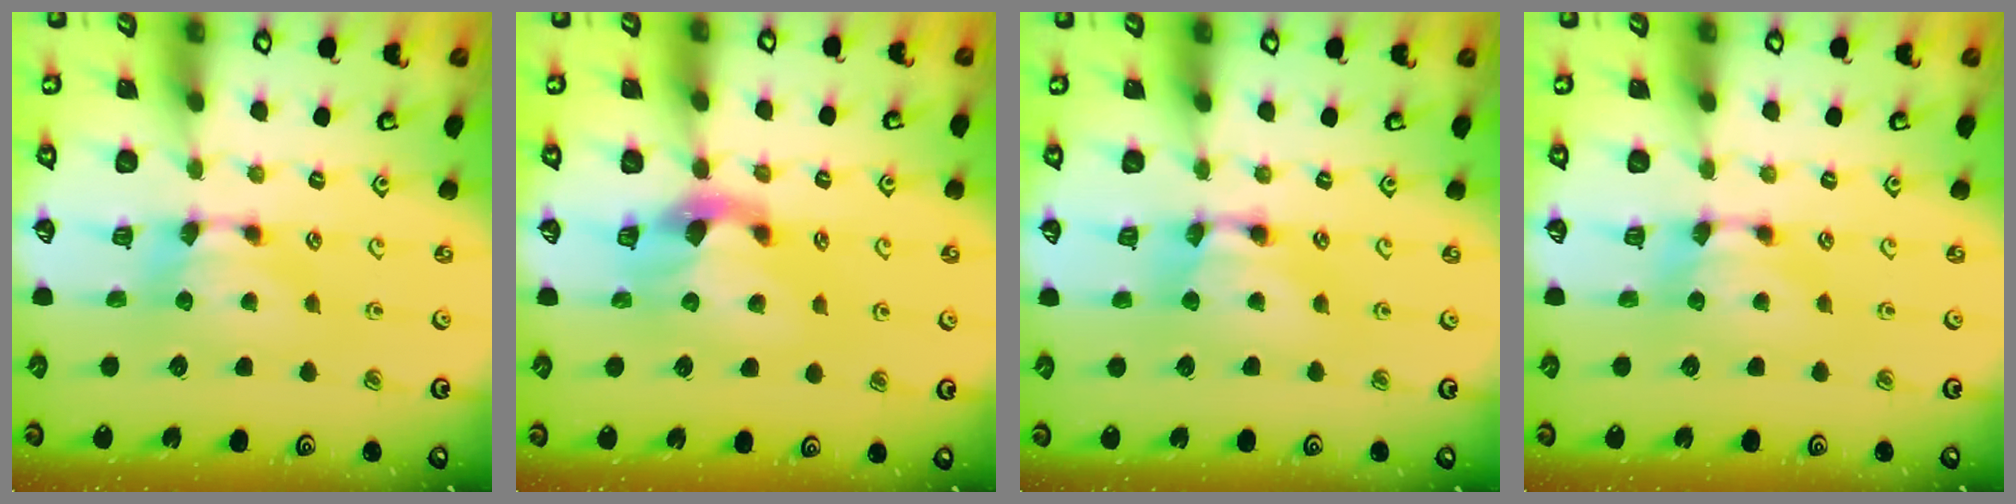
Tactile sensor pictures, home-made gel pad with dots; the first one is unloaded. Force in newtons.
{"total": 2.8, "press": 2.5, "slide": 1.3}
{"total": 2.1, "press": 2.1, "slide": 0.1}
{"total": 0.0}